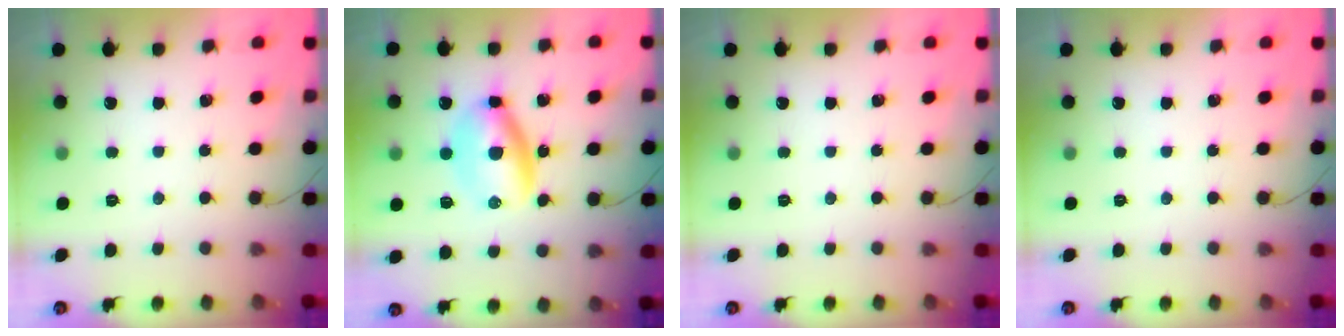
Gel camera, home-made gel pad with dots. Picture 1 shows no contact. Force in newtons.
{"total": 6.9, "press": 6.7, "slide": 1.9}
{"total": 0.0}
{"total": 0.0}